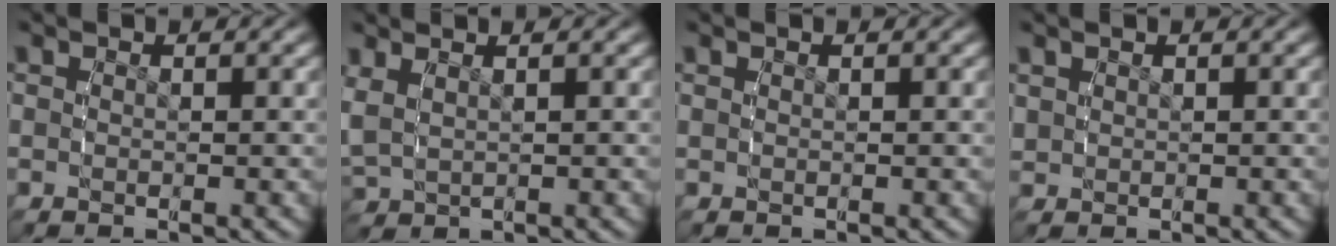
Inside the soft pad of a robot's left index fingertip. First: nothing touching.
{"total": 3.8, "force": [1.0, 3.1, 1.8], "torque": [-0.058, 0.001, 0.019]}
{"total": 0.0}
{"total": 1.1, "force": [0.6, 1.0, 0.1], "torque": [-0.004, 0.001, 0.012]}